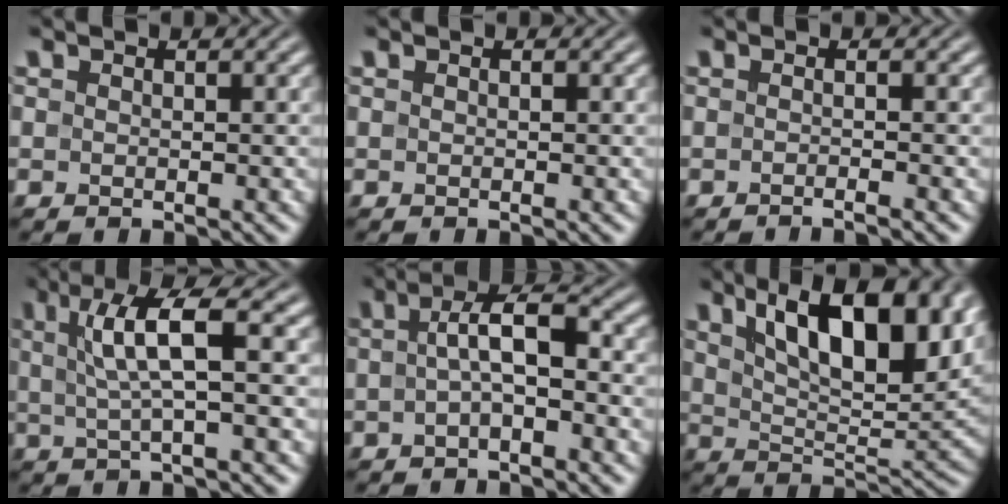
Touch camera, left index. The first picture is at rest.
{"total": 0.0}
{"total": 1.8, "force": [-0.6, 0.6, 1.6], "torque": [-0.007, -0.008, -0.025]}
{"total": 5.6, "force": [1.2, 1.1, 5.4], "torque": [-0.096, 0.010, 0.021]}
{"total": 4.0, "force": [-0.1, 1.3, 3.7], "torque": [-0.069, 0.011, -0.006]}
{"total": 11.6, "force": [5.5, 4.6, 9.1], "torque": [-0.137, 0.008, 0.092]}